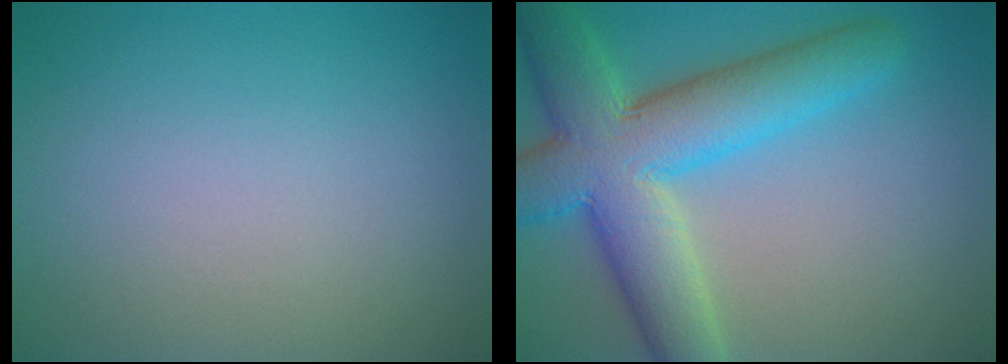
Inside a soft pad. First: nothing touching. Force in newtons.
{"total": 10.1, "press": 10.0, "slide": 0.6}